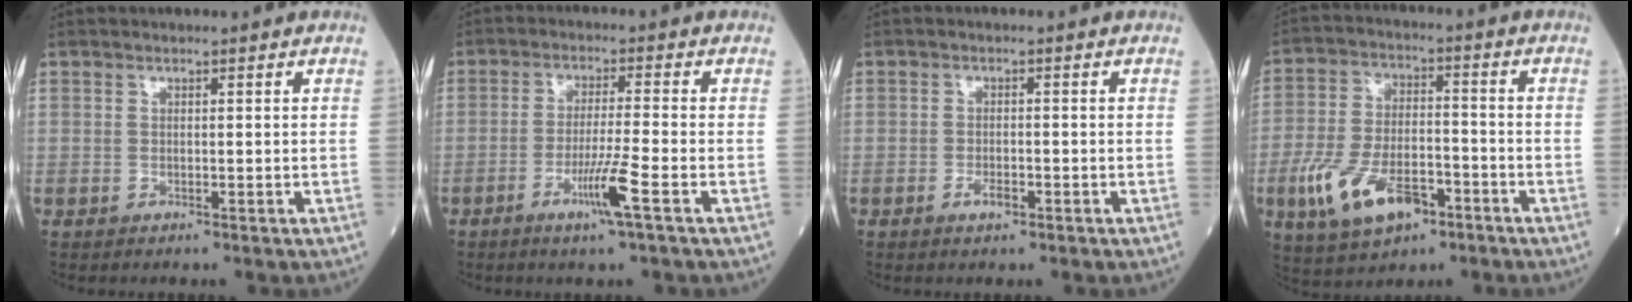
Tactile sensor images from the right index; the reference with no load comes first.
{"total": 6.1, "force": [-2.8, -0.7, 5.4], "torque": [-0.101, -0.013, -0.056]}
{"total": 1.8, "force": [-1.0, 0.7, 1.4], "torque": [-0.023, 0.001, -0.015]}
{"total": 12.5, "force": [-5.9, 5.8, 9.4], "torque": [-0.195, -0.001, -0.098]}